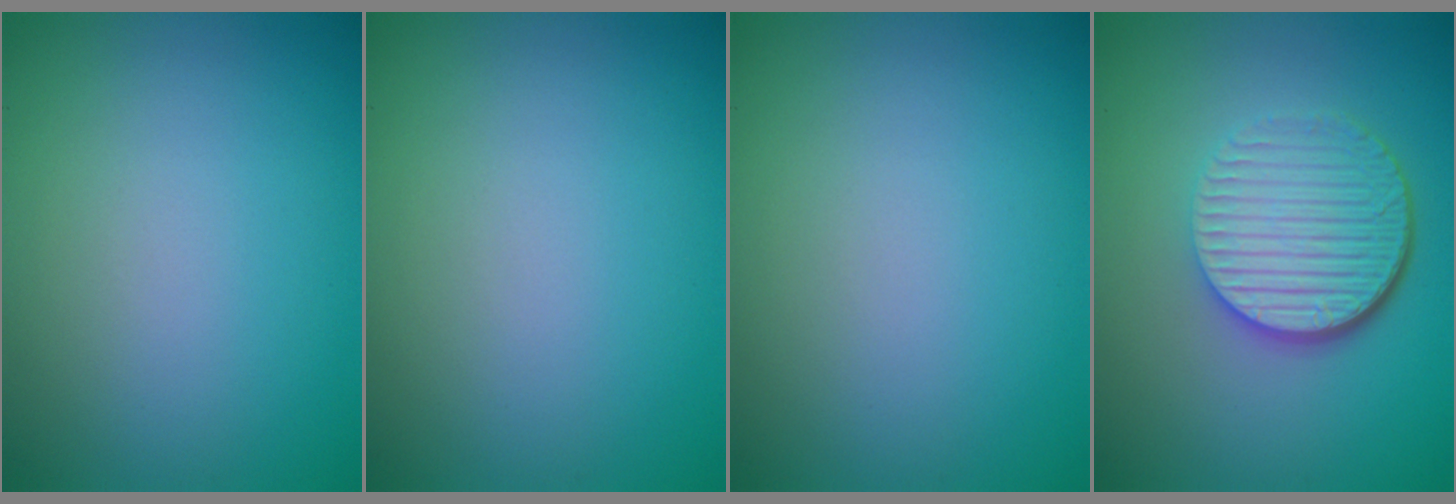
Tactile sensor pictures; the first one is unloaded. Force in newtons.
{"total": 0.0}
{"total": 0.0}
{"total": 6.2, "press": 4.2, "slide": 4.5}